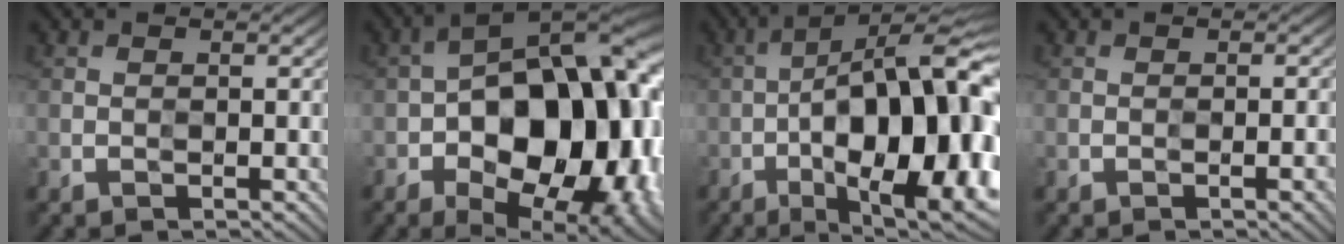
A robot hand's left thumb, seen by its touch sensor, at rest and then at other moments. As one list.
[{"total": 18.8, "force": [-4.2, 11.4, 14.3], "torque": [-0.200, 0.006, -0.063]}, {"total": 18.7, "force": [-5.4, 6.8, 16.5], "torque": [-0.231, 0.016, -0.090]}, {"total": 1.9, "force": [-1.2, 0.1, 1.5], "torque": [-0.018, 0.006, -0.015]}]